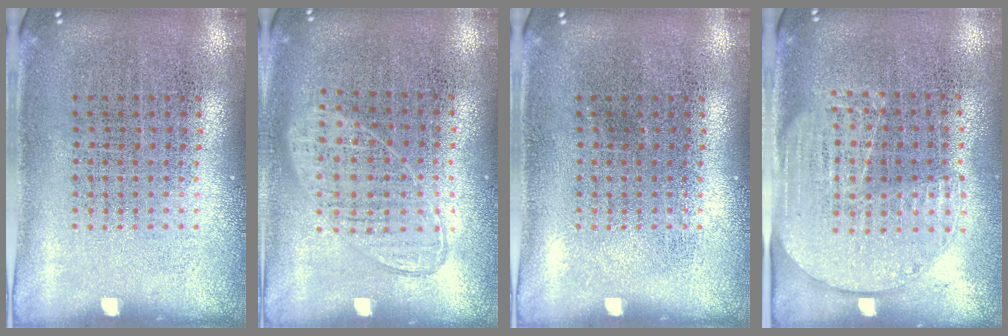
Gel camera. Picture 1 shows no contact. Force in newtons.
{"total": 0.9, "press": 0.8, "slide": 0.4}
{"total": 0.0}
{"total": 1.6, "press": 1.4, "slide": 0.7}